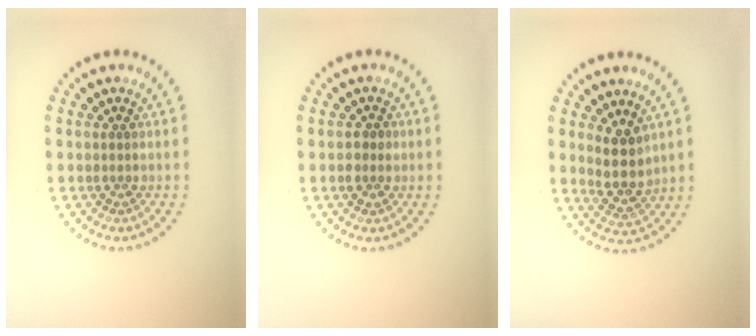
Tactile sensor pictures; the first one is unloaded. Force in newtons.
{"total": 1.4, "press": 1.4, "slide": 0.3}
{"total": 3.1, "press": 2.6, "slide": 1.6}